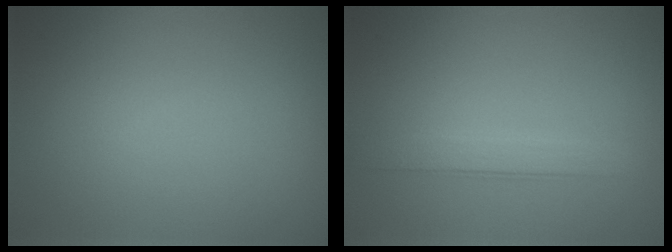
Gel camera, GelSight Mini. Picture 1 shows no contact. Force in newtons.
{"total": 2.4, "press": 2.4, "slide": 0.2}